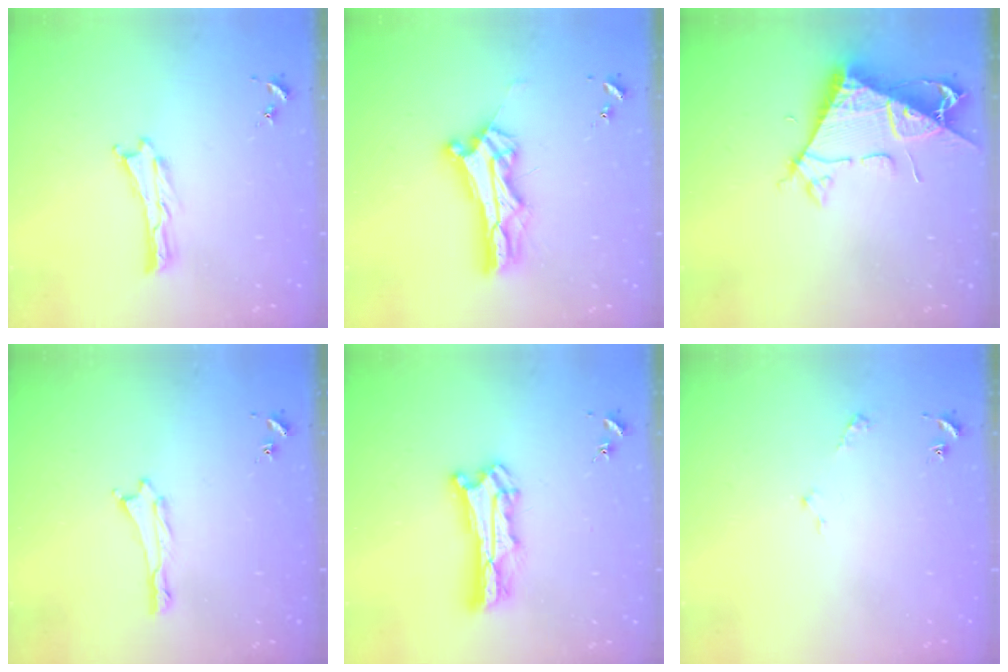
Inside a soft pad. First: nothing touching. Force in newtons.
{"total": 9.2, "press": 9.2, "slide": 0.7}
{"total": 7.7, "press": 7.7, "slide": 0.8}
{"total": 0.6, "press": 0.5, "slide": 0.2}
{"total": 8.5, "press": 8.5, "slide": 0.6}
{"total": 1.6, "press": 1.6, "slide": 0.2}